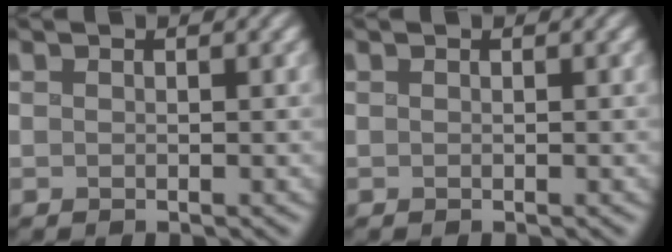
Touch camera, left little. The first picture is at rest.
{"total": 0.0}